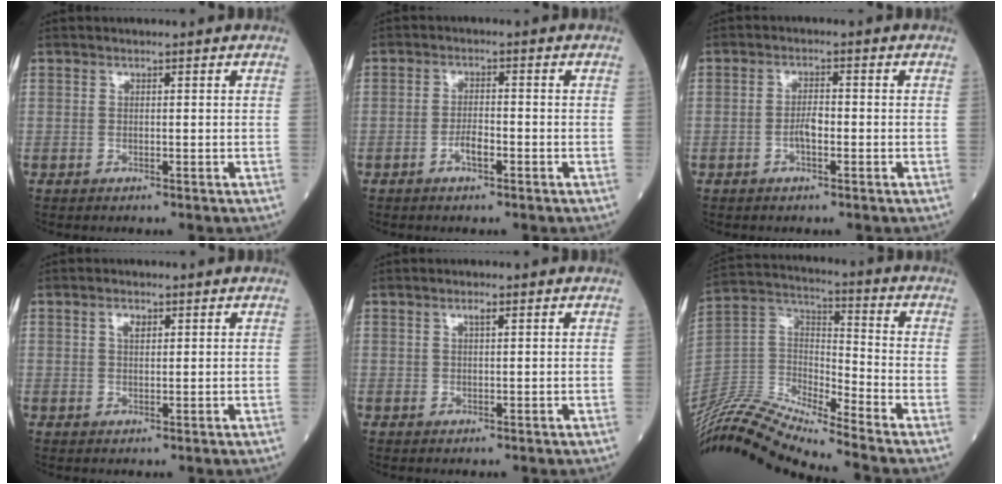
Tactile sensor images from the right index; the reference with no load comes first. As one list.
[{"total": 2.6, "force": [-1.3, 0.7, 2.1], "torque": [-0.035, 0.003, -0.024]}, {"total": 2.4, "force": [-0.8, 0.8, 2.2], "torque": [-0.036, 0.005, -0.016]}, {"total": 1.8, "force": [0.8, 0.9, 1.3], "torque": [-0.024, 0.002, 0.014]}, {"total": 1.1, "force": [0.6, -0.4, 0.8], "torque": [-0.017, -0.001, 0.009]}, {"total": 16.4, "force": [-15.4, -1.0, 5.5], "torque": [-0.107, 0.033, -0.296]}]